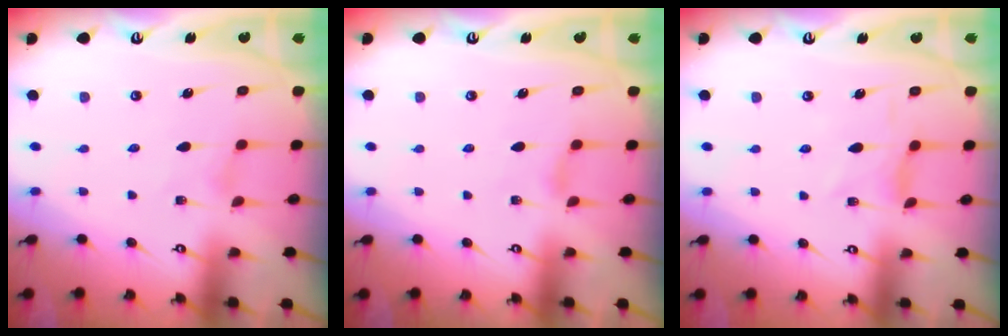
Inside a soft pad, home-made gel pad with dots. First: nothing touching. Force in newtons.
{"total": 1.7, "press": 1.6, "slide": 0.4}
{"total": 0.9, "press": 0.9, "slide": 0.2}